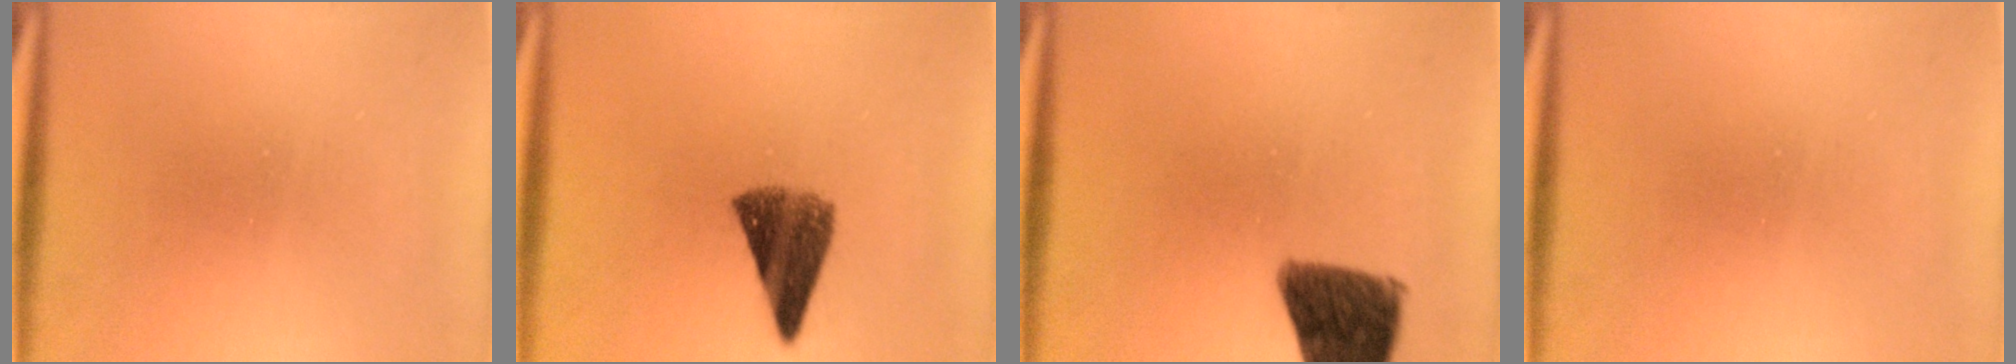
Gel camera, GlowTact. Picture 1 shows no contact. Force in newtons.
{"total": 7.6}
{"total": 10.9}
{"total": 0.0}